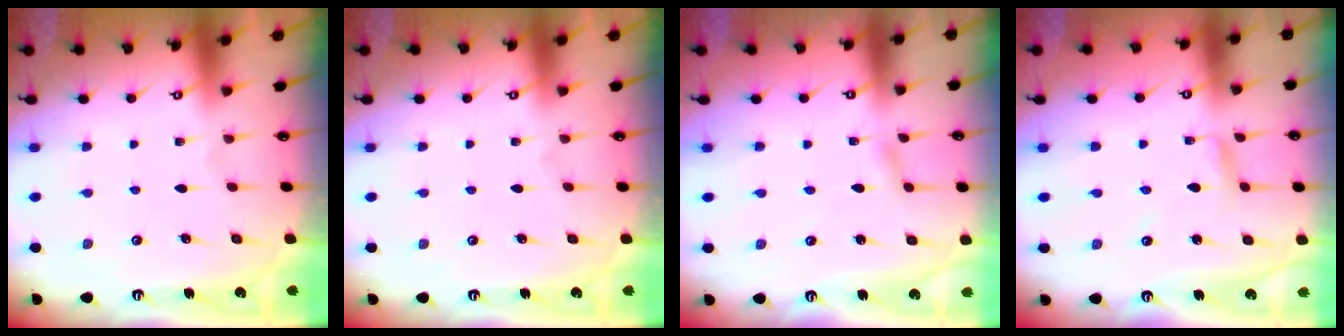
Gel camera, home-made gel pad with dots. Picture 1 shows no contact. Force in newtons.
{"total": 0.0}
{"total": 2.3, "press": 2.3, "slide": 0.1}
{"total": 2.3, "press": 2.3, "slide": 0.2}